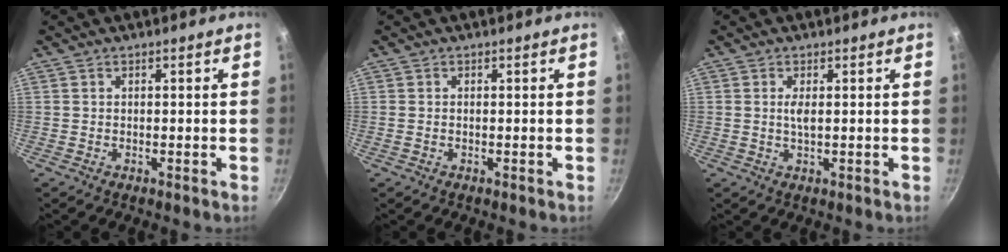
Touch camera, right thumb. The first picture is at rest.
{"total": 0.5, "force": [-0.1, 0.2, 0.5], "torque": [-0.011, 0.001, -0.003]}
{"total": 2.0, "force": [0.3, 0.6, 1.9], "torque": [-0.040, -0.002, 0.008]}